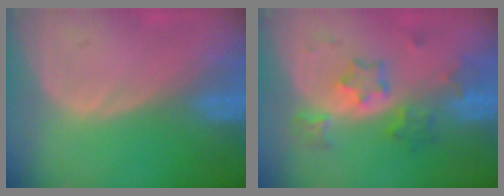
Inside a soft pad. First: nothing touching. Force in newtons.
{"total": 6.1, "press": 5.9, "slide": 1.4}